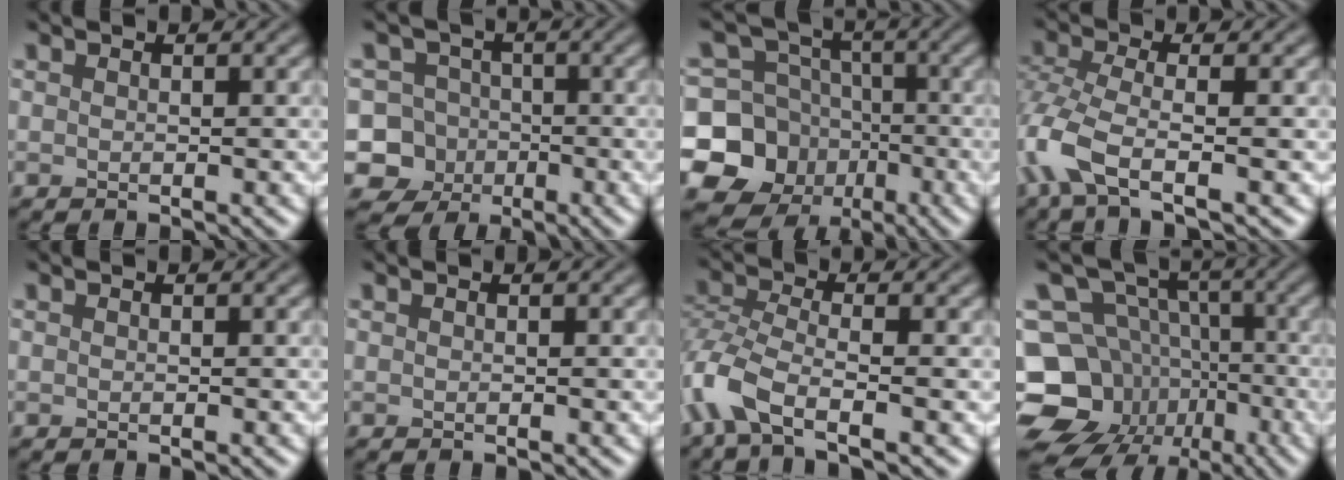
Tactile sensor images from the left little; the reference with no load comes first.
{"total": 9.1, "force": [-2.9, 8.4, 1.8], "torque": [-0.025, 0.001, -0.082]}
{"total": 12.3, "force": [-3.8, 11.2, 3.6], "torque": [-0.087, -0.021, -0.086]}
{"total": 5.5, "force": [-2.5, 1.9, 4.5], "torque": [-0.116, -0.006, -0.063]}
{"total": 0.0}
{"total": 0.0}
{"total": 5.8, "force": [-3.1, 2.2, 4.4], "torque": [-0.103, -0.005, -0.077]}
{"total": 15.6, "force": [-6.5, 12.8, 6.0], "torque": [-0.127, -0.019, -0.114]}